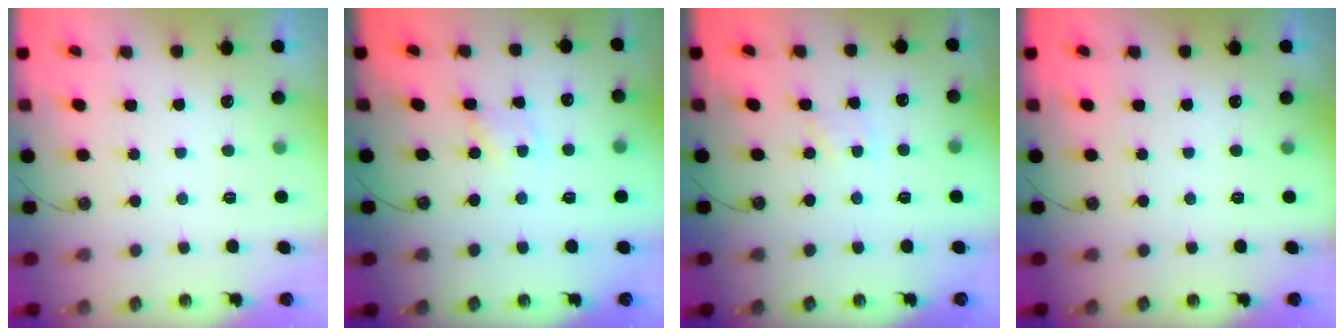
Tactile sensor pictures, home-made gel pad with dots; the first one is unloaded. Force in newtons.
{"total": 2.6, "press": 2.5, "slide": 0.4}
{"total": 2.2, "press": 2.2, "slide": 0.4}
{"total": 0.0}